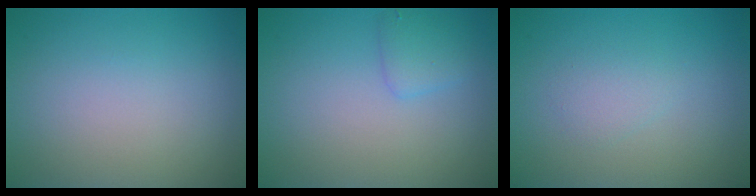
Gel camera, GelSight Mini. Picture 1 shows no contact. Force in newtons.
{"total": 1.7, "press": 1.7, "slide": 0.1}
{"total": 1.3, "press": 1.3, "slide": 0.0}